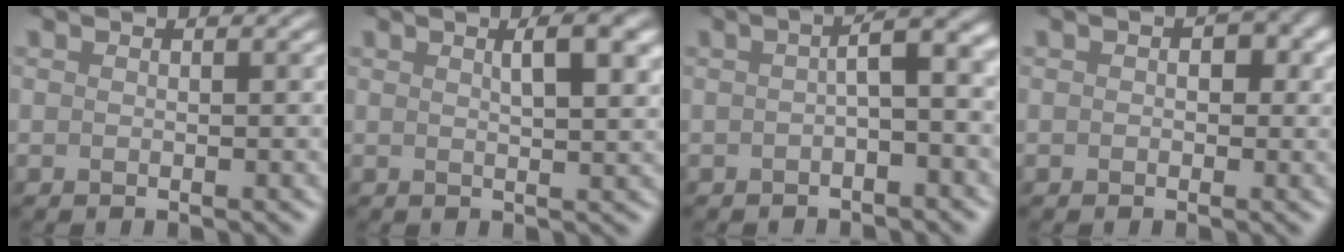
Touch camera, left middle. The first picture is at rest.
{"total": 4.0, "force": [1.4, 1.0, 3.6], "torque": [-0.036, 0.018, 0.015]}
{"total": 3.9, "force": [-0.7, 1.0, 3.7], "torque": [-0.051, 0.014, -0.019]}
{"total": 1.7, "force": [0.0, 1.4, 1.0], "torque": [0.009, 0.008, -0.009]}